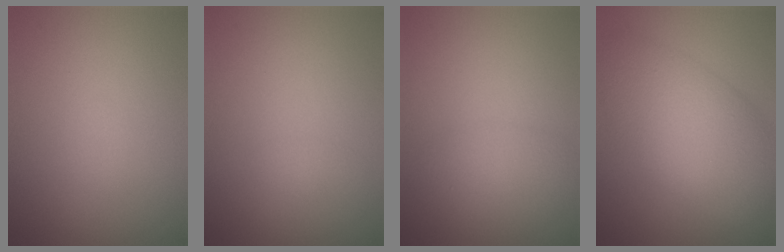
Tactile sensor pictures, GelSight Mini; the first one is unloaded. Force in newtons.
{"total": 0.6, "press": 0.6, "slide": 0.0}
{"total": 2.2, "press": 2.2, "slide": 0.1}
{"total": 8.2, "press": 8.2, "slide": 0.4}